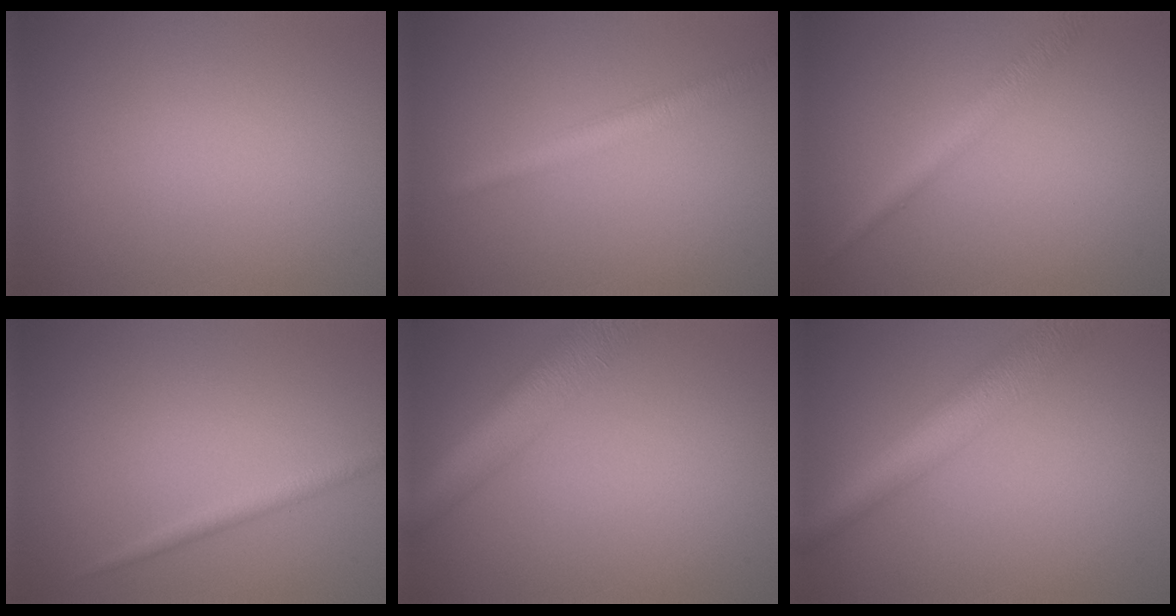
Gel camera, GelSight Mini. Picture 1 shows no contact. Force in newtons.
{"total": 2.6, "press": 2.6, "slide": 0.1}
{"total": 2.3, "press": 2.3, "slide": 0.1}
{"total": 1.3, "press": 1.3, "slide": 0.1}
{"total": 6.5, "press": 6.5, "slide": 0.5}
{"total": 6.1, "press": 6.1, "slide": 0.2}